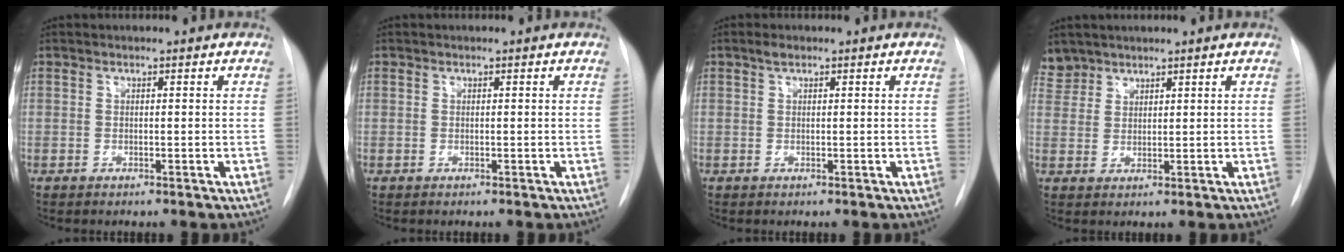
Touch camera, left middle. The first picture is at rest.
{"total": 0.0}
{"total": 1.0, "force": [0.7, 0.4, 0.6], "torque": [-0.013, 0.008, 0.013]}
{"total": 3.7, "force": [3.3, 1.7, -0.3], "torque": [0.010, 0.009, 0.068]}